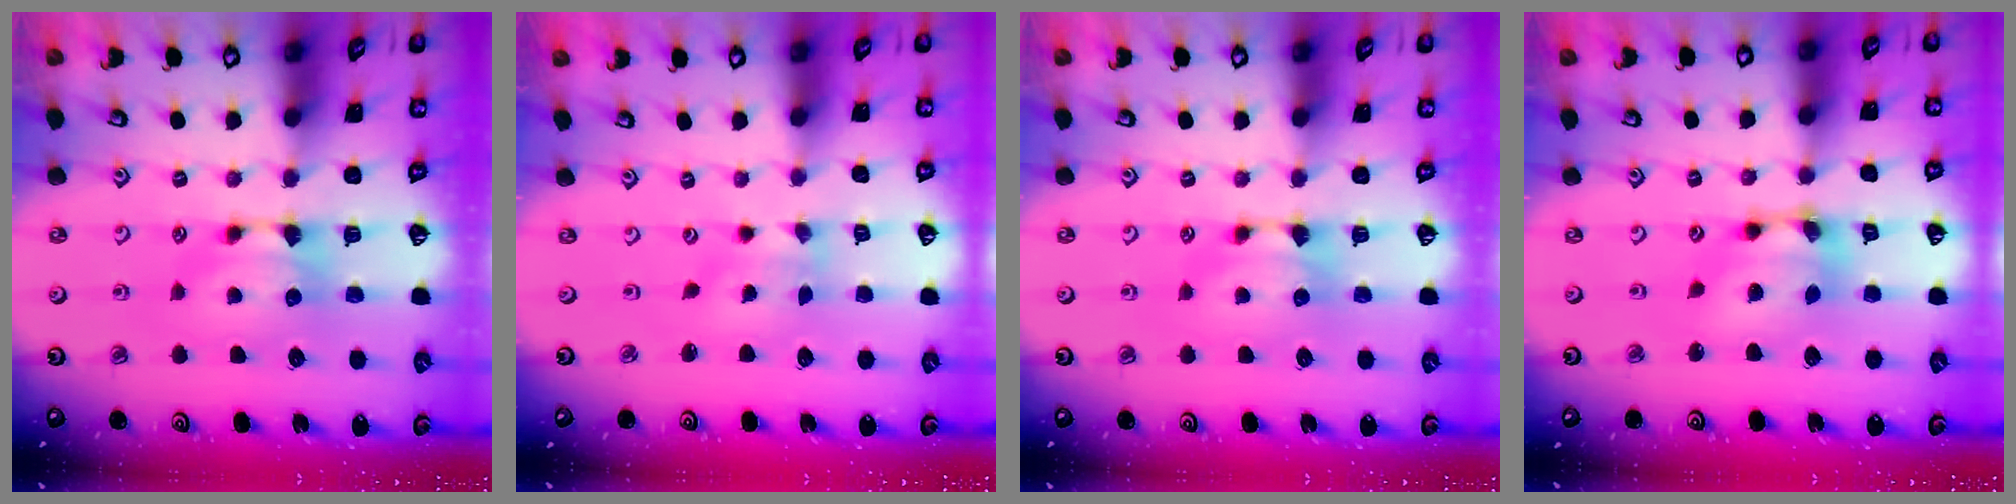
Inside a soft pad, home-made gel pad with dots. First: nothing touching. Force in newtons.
{"total": 1.7, "press": 1.3, "slide": 1.0}
{"total": 0.0}
{"total": 6.3, "press": 5.9, "slide": 2.2}